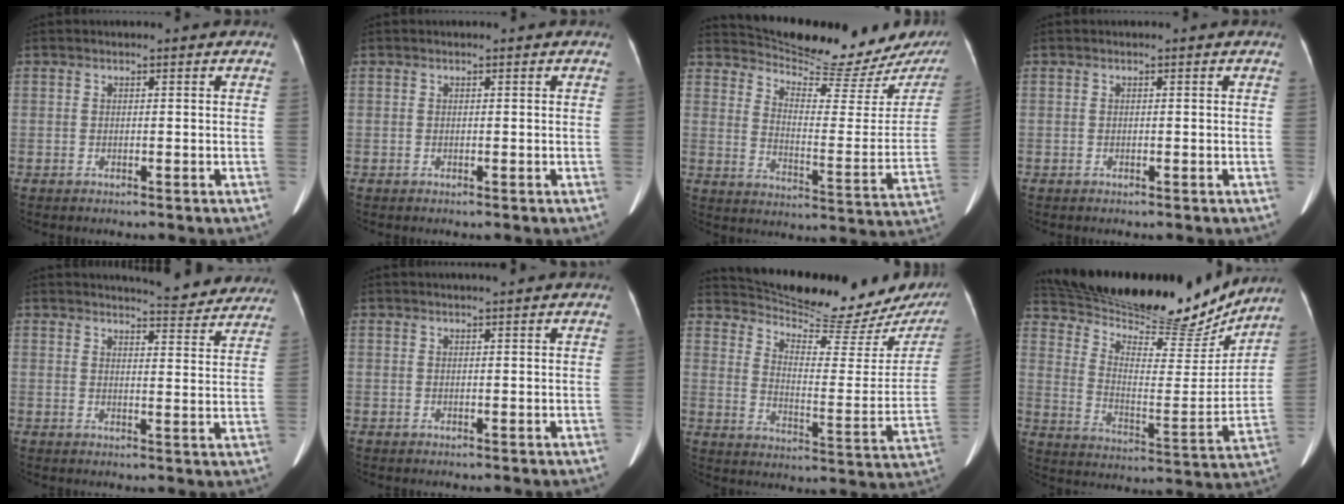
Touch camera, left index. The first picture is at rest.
{"total": 0.0}
{"total": 19.7, "force": [18.5, 1.7, 6.6], "torque": [-0.100, -0.076, 0.245]}
{"total": 0.0}
{"total": 12.5, "force": [12.0, 1.7, 3.0], "torque": [-0.019, -0.031, 0.123]}
{"total": 1.8, "force": [1.6, -0.3, 0.8], "torque": [-0.008, 0.009, 0.028]}
{"total": 21.6, "force": [20.1, 2.6, 7.6], "torque": [-0.117, -0.070, 0.266]}
{"total": 25.1, "force": [23.2, 4.9, 8.4], "torque": [-0.148, -0.042, 0.336]}